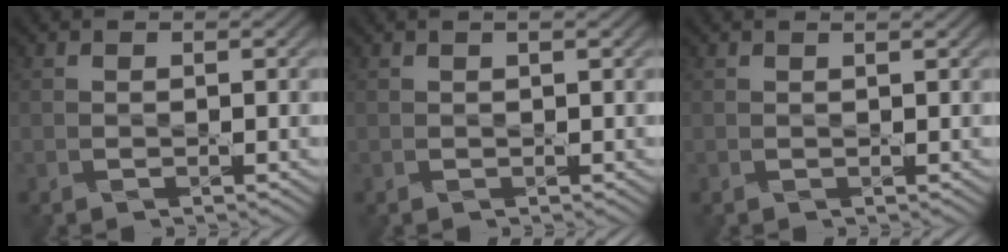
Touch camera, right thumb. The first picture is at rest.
{"total": 0.8, "force": [0.5, -0.1, 0.6], "torque": [-0.014, 0.003, 0.007]}
{"total": 0.6, "force": [0.5, -0.2, 0.2], "torque": [-0.006, 0.002, 0.008]}